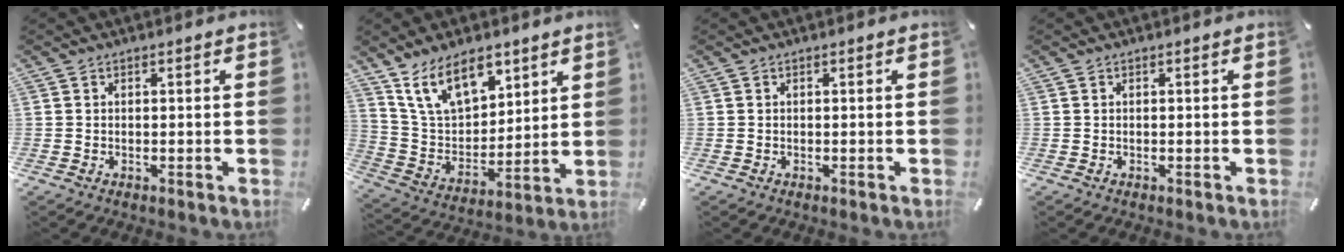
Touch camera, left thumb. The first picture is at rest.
{"total": 14.4, "force": [9.6, 8.2, 6.9], "torque": [-0.144, -0.043, 0.182]}
{"total": 0.0}
{"total": 0.0}